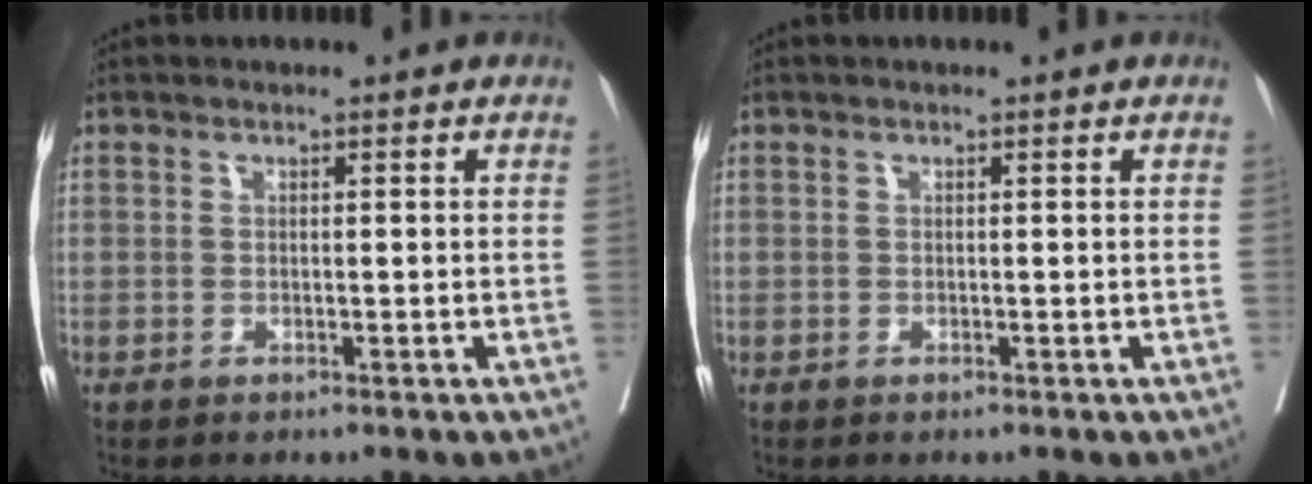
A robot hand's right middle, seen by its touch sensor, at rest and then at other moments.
{"total": 0.0}